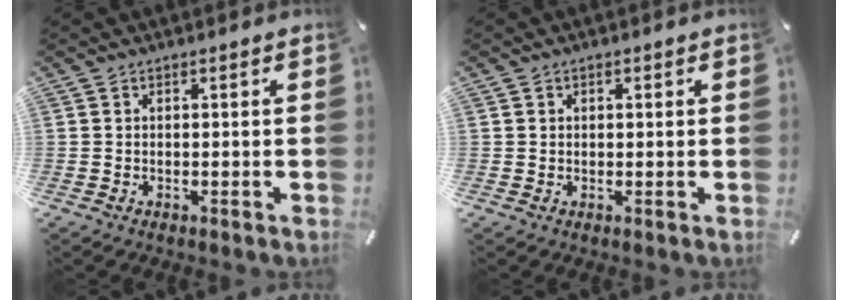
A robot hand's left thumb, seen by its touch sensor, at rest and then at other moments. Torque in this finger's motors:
{"motor_torque": [0.02, -0.27, -0.06, 0.21, -0.09]}